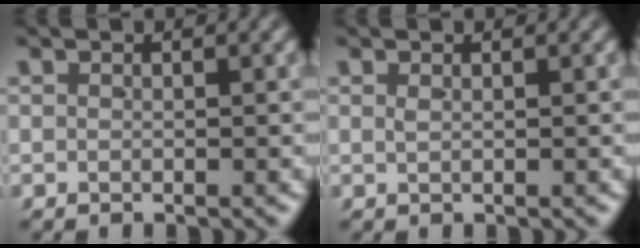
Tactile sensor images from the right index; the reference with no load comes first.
{"total": 0.5, "force": [0.3, 0.0, 0.4], "torque": [-0.006, -0.001, 0.010]}